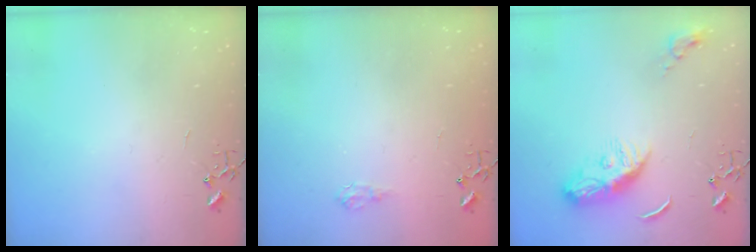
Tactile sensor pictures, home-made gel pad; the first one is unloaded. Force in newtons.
{"total": 4.7, "press": 4.7, "slide": 0.7}
{"total": 10.3, "press": 10.3, "slide": 0.6}